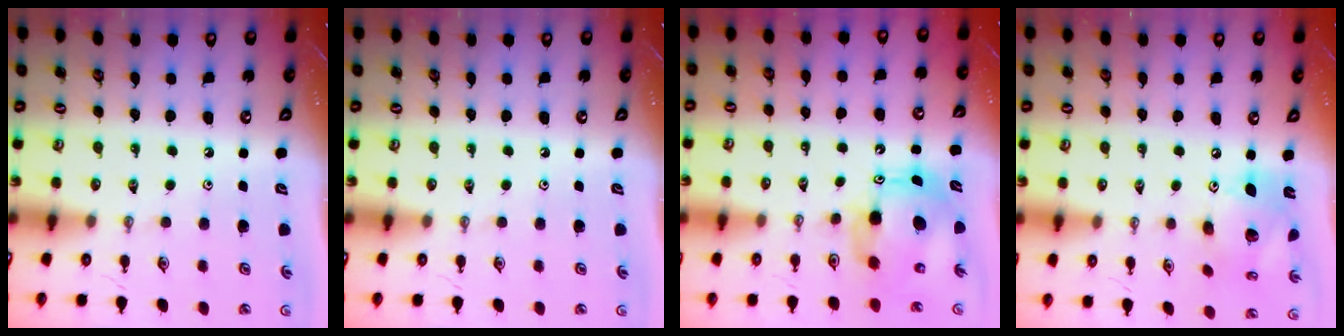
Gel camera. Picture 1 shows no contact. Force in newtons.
{"total": 0.0}
{"total": 11.1, "press": 11.1, "slide": 1.1}
{"total": 14.8, "press": 14.7, "slide": 1.2}